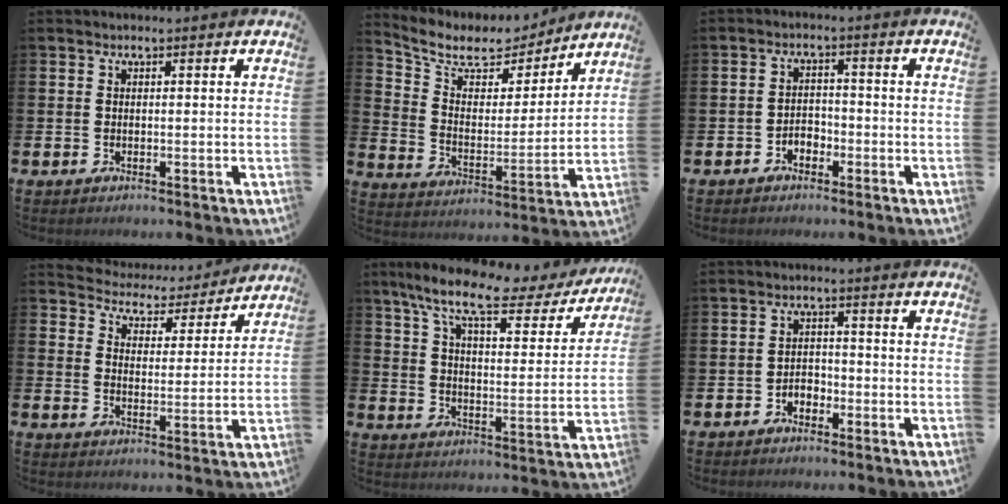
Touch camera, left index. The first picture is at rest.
{"total": 7.8, "force": [6.8, 3.4, 1.9], "torque": [-0.077, -0.050, 0.117]}
{"total": 2.1, "force": [-1.7, 1.3, 0.5], "torque": [-0.021, 0.009, -0.036]}
{"total": 4.4, "force": [4.2, 1.5, -0.1], "torque": [-0.023, -0.043, 0.066]}
{"total": 10.6, "force": [8.5, 2.6, 5.7], "torque": [-0.132, -0.048, 0.138]}
{"total": 2.1, "force": [-1.6, 1.2, 0.4], "torque": [-0.019, 0.009, -0.034]}